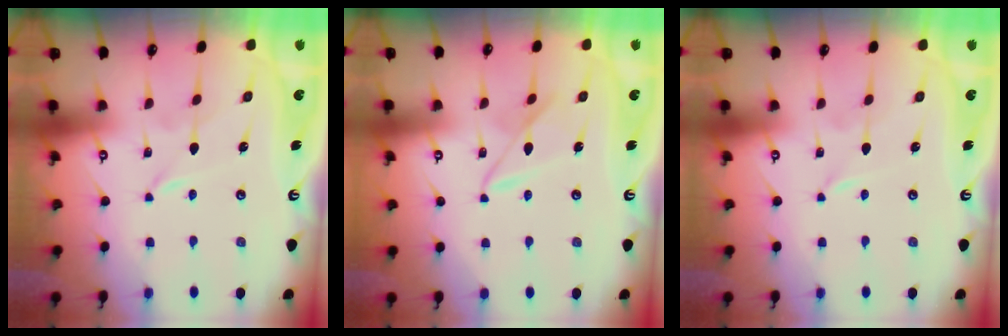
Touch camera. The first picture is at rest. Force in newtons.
{"total": 6.9, "press": 6.9, "slide": 0.4}
{"total": 0.0}